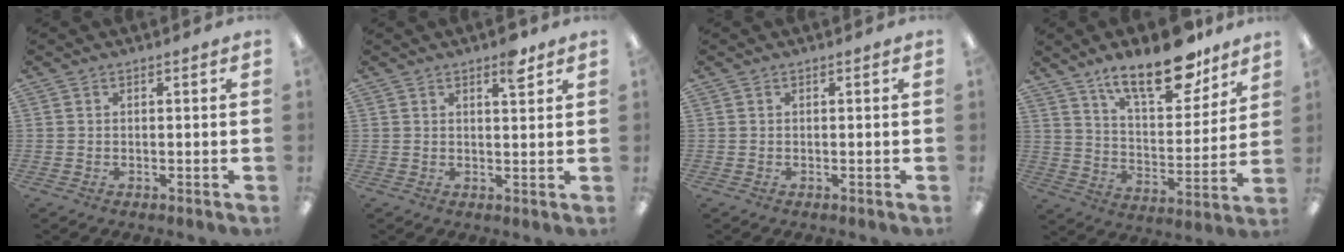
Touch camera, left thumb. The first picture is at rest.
{"total": 4.4, "force": [3.0, 1.3, 2.9], "torque": [-0.033, -0.014, 0.045]}
{"total": 0.0}
{"total": 18.4, "force": [13.3, 7.0, 10.5], "torque": [-0.163, -0.076, 0.224]}